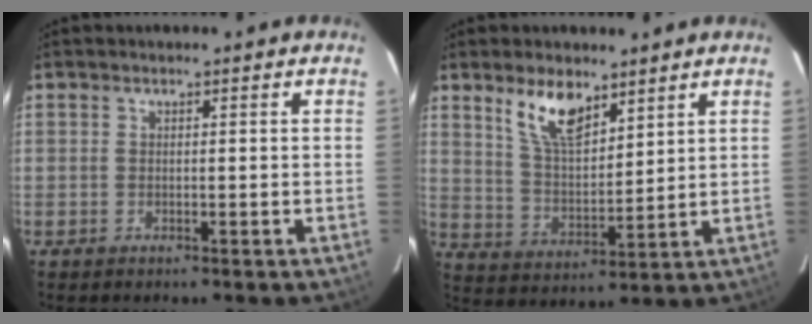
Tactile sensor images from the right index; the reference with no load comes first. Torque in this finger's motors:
{"motor_torque": [0.65, 0.55, 0.40, 0.11]}